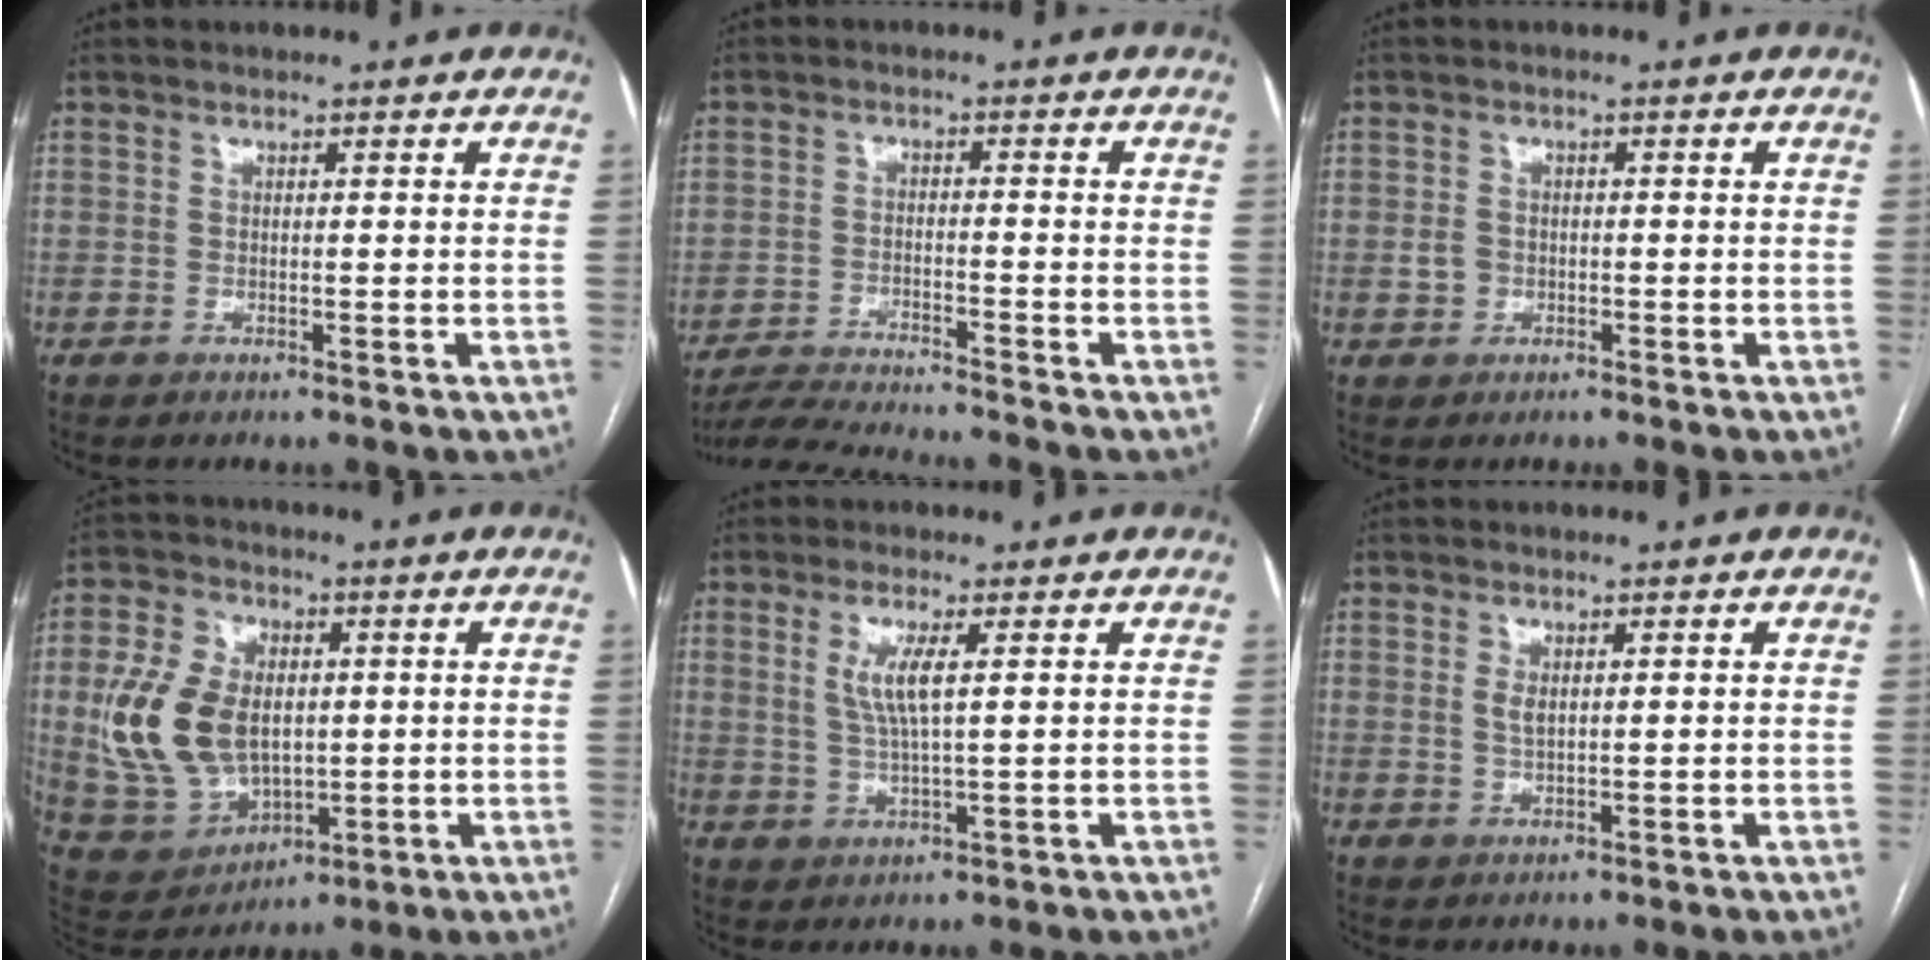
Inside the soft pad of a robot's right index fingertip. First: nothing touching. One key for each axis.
{"total": 8.3, "fx": -7.9, "fy": -1.4, "fz": 2.1, "tx": -0.032, "ty": -0.012, "tz": -0.142}
{"total": 1.9, "fx": -0.5, "fy": 1.6, "fz": 0.8, "tx": -0.016, "ty": 0.006, "tz": -0.006}
{"total": 15.9, "fx": 0.8, "fy": 10.7, "fz": 11.8, "tx": -0.259, "ty": 0.020, "tz": 0.035}
{"total": 5.2, "fx": 1.5, "fy": 0.6, "fz": 5.0, "tx": -0.106, "ty": -0.004, "tz": 0.034}
{"total": 1.9, "fx": 0.6, "fy": 0.9, "fz": 1.6, "tx": -0.029, "ty": -0.004, "tz": 0.013}